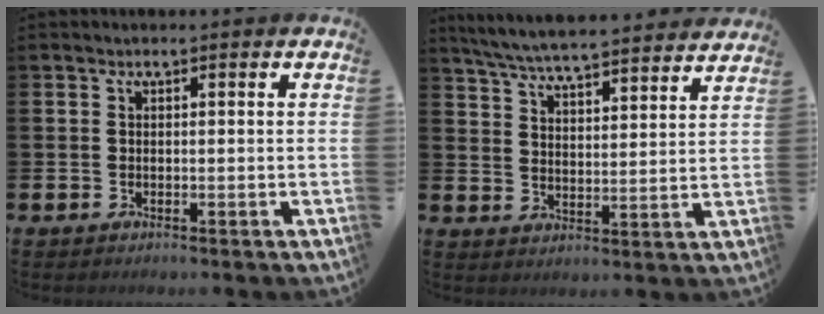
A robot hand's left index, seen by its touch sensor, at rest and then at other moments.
{"total": 6.6, "force": [6.4, 0.3, 1.5], "torque": [-0.057, -0.043, 0.113]}